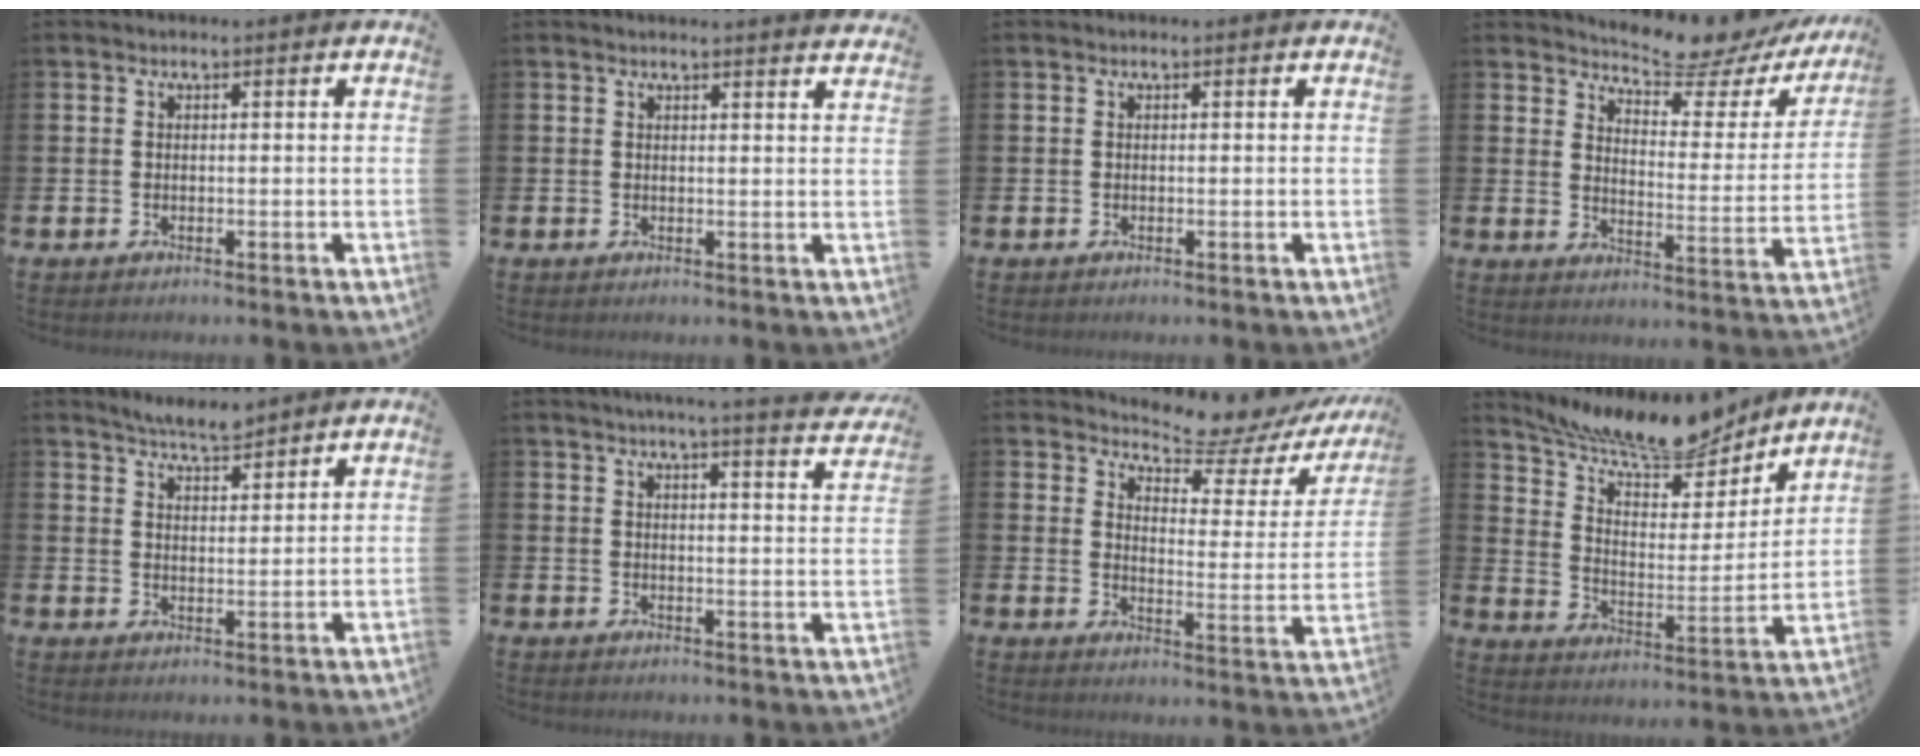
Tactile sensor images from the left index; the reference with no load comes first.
{"total": 1.7, "force": [1.7, -0.2, 0.0], "torque": [0.013, -0.017, 0.028]}
{"total": 0.0}
{"total": 7.4, "force": [7.1, 1.2, 1.7], "torque": [-0.042, -0.063, 0.119]}
{"total": 4.4, "force": [4.3, 0.5, 0.5], "torque": [-0.004, -0.025, 0.075]}
{"total": 5.0, "force": [4.6, -0.8, 1.8], "torque": [-0.023, -0.033, 0.073]}
{"total": 7.3, "force": [7.0, 1.3, 1.7], "torque": [-0.040, -0.064, 0.117]}
{"total": 12.1, "force": [11.4, 2.3, 3.6], "torque": [-0.092, -0.087, 0.197]}